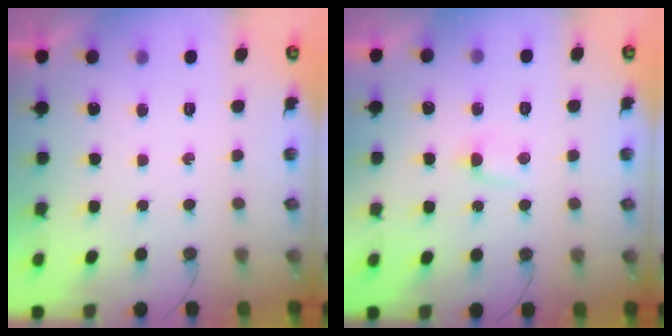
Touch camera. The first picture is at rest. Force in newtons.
{"total": 3.0, "press": 3.0, "slide": 0.3}